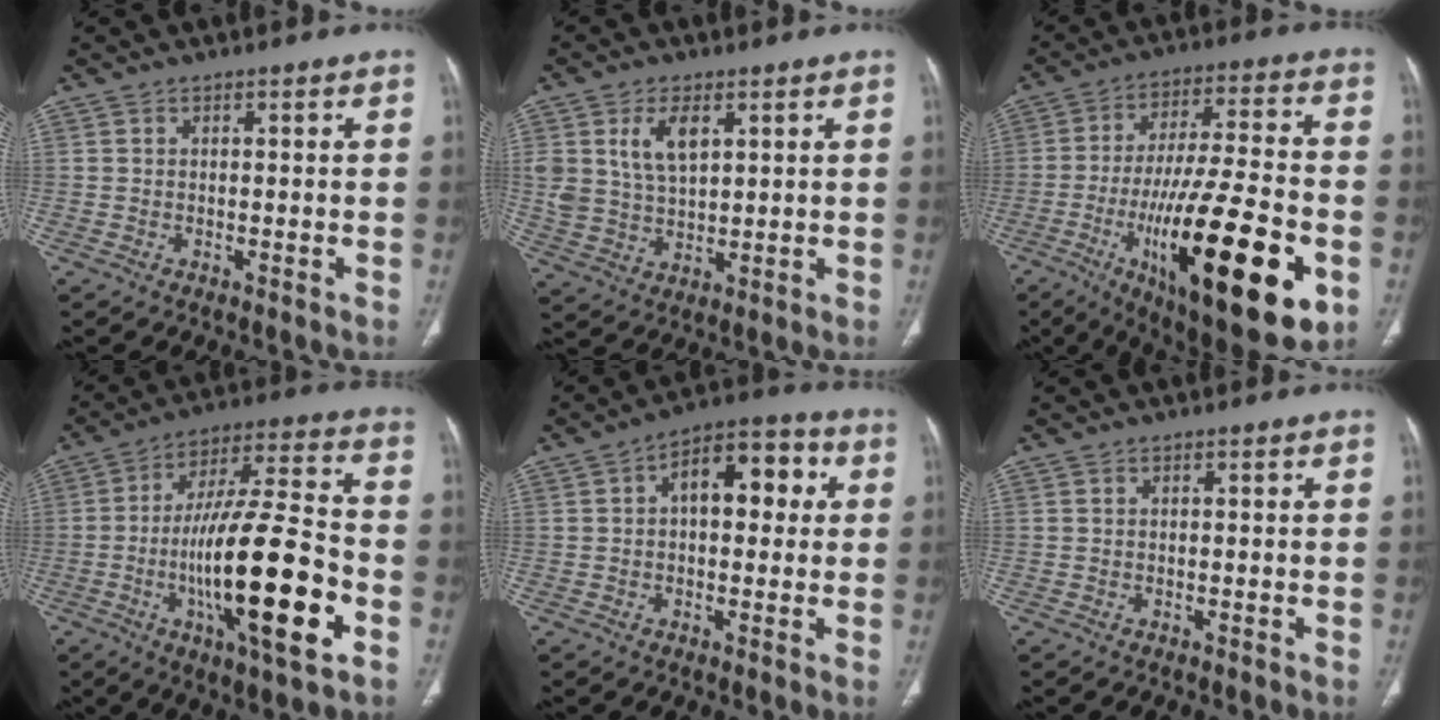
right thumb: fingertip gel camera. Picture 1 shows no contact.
{"total": 8.3, "force": [3.2, 4.7, 6.0], "torque": [-0.106, -0.012, 0.071]}
{"total": 29.3, "force": [-9.7, 8.5, 26.2], "torque": [-0.401, 0.015, -0.138]}
{"total": 24.1, "force": [-6.5, 6.0, 22.4], "torque": [-0.392, 0.019, -0.100]}
{"total": 10.9, "force": [2.0, 6.1, 8.8], "torque": [-0.090, 0.027, 0.020]}
{"total": 0.0}